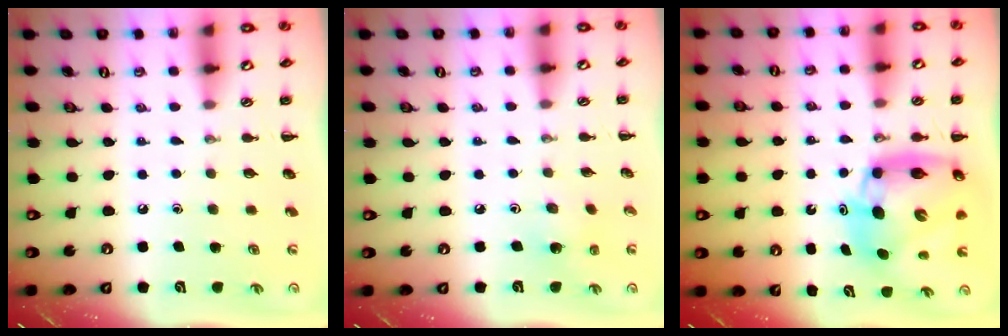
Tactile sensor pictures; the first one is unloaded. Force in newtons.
{"total": 2.9, "press": 2.7, "slide": 0.9}
{"total": 11.4, "press": 10.9, "slide": 3.4}